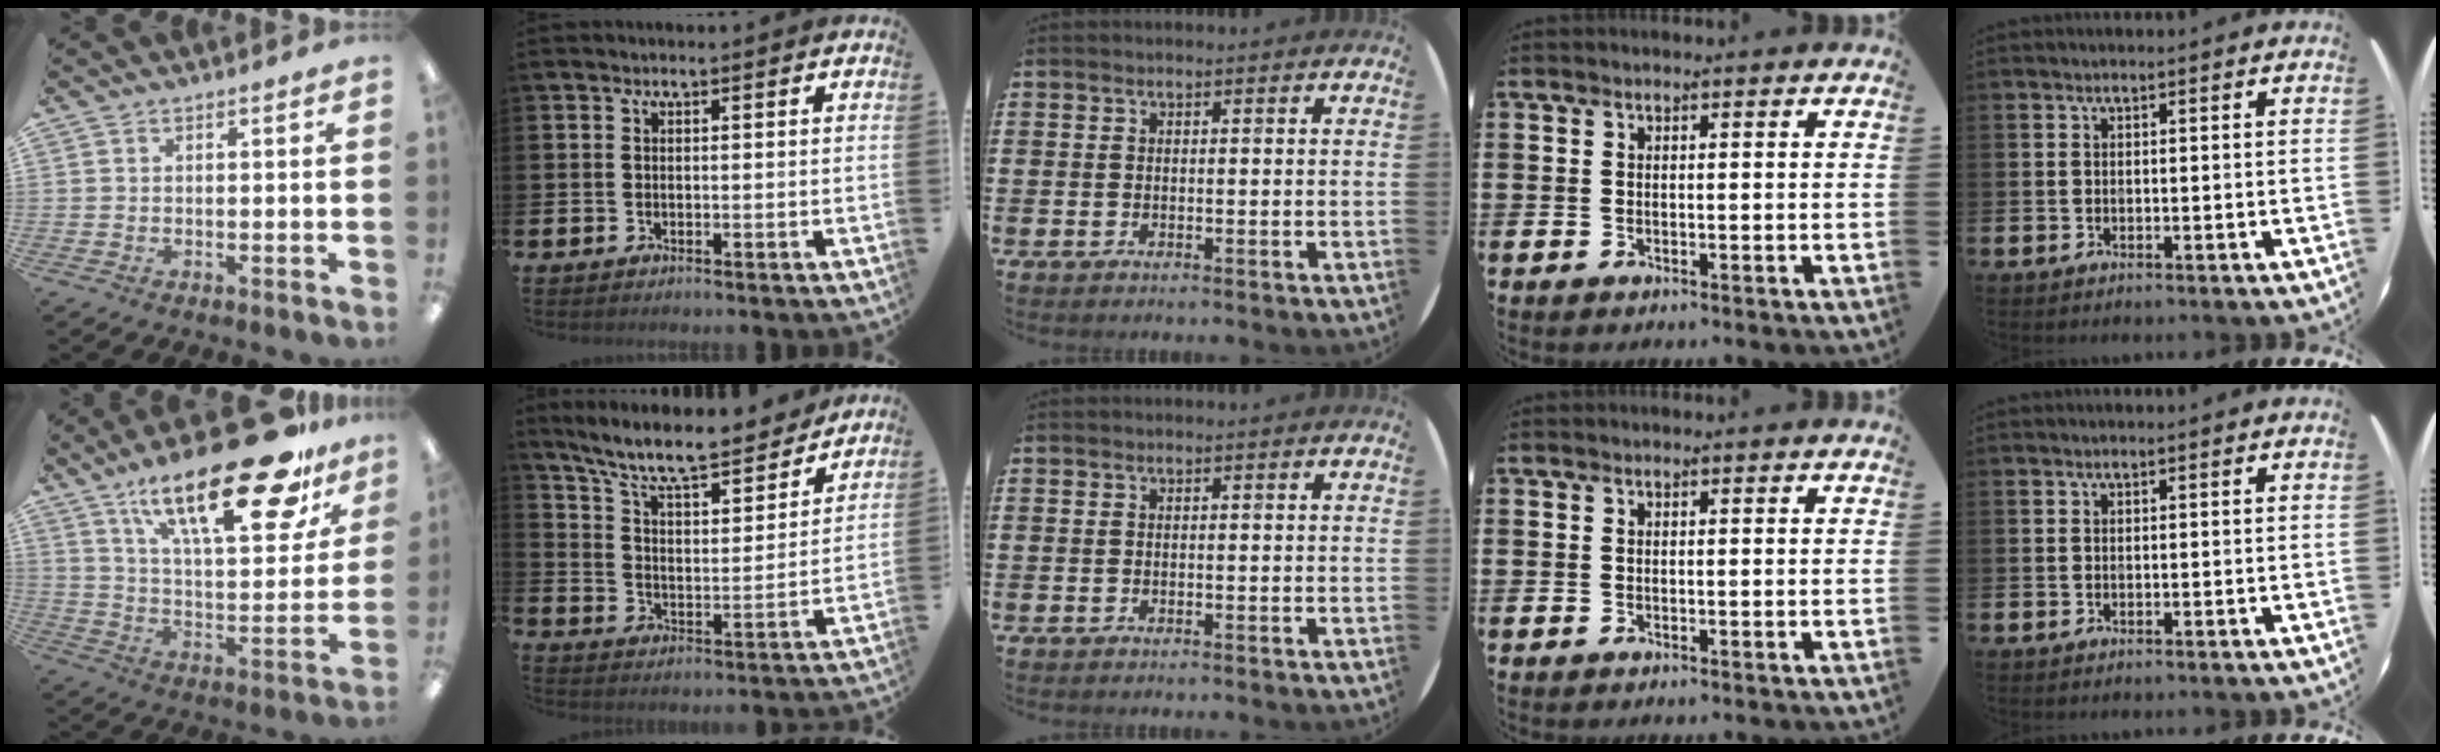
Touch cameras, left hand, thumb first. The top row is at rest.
{"thumb": {"total": 28.4, "force": [18.7, 9.2, 19.4], "torque": [-0.290, -0.113, 0.301]}, "index": {"total": 9.7, "force": [8.7, 1.7, 3.9], "torque": [-0.109, -0.059, 0.148]}}